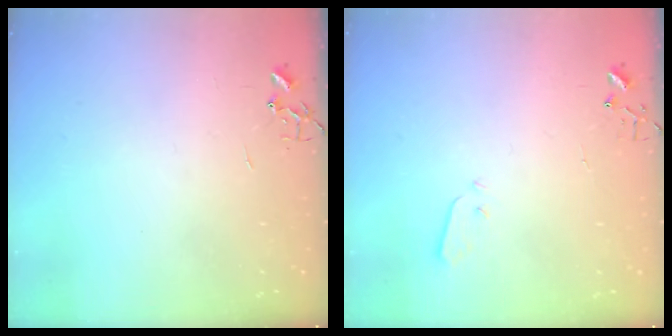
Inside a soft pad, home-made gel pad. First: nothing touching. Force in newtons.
{"total": 2.9, "press": 2.9, "slide": 0.1}